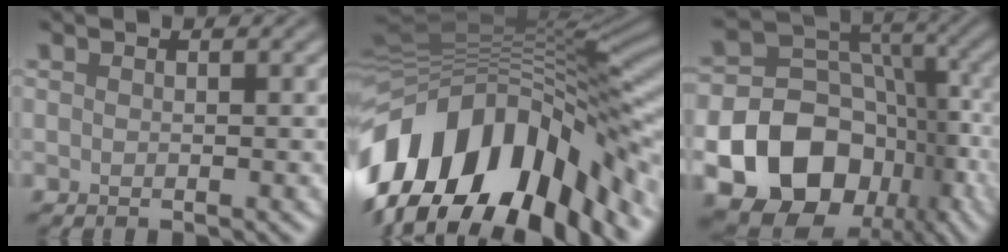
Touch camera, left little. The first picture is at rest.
{"total": 16.9, "force": [-6.2, 9.1, 12.8], "torque": [-0.232, -0.006, -0.111]}
{"total": 20.6, "force": [-8.4, 16.6, 8.9], "torque": [-0.166, -0.049, -0.140]}